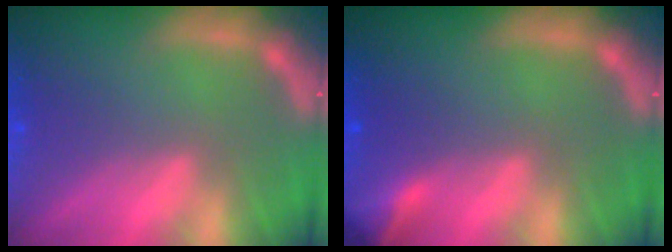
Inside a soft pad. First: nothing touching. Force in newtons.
{"total": 2.9}